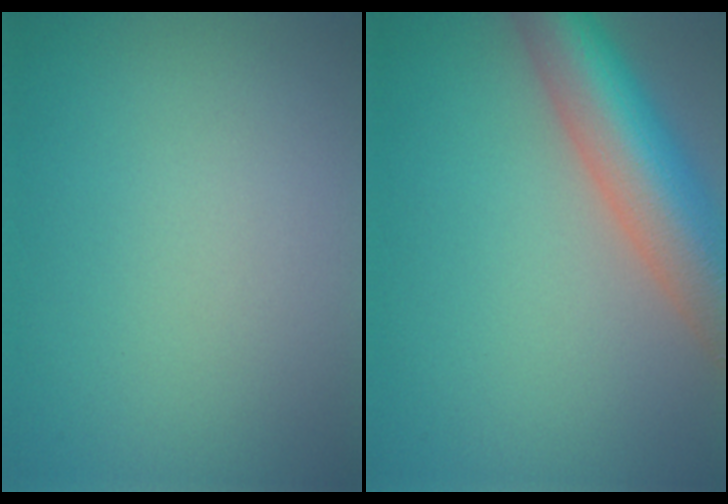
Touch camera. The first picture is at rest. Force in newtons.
{"total": 9.8, "press": 9.8, "slide": 0.4}